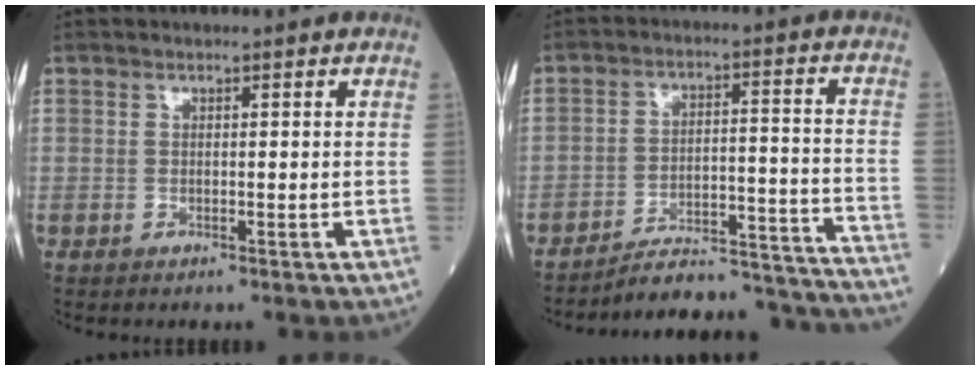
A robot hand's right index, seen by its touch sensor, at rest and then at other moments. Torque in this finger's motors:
{"motor_torque": [-0.61, -0.46, -0.15, -0.02]}